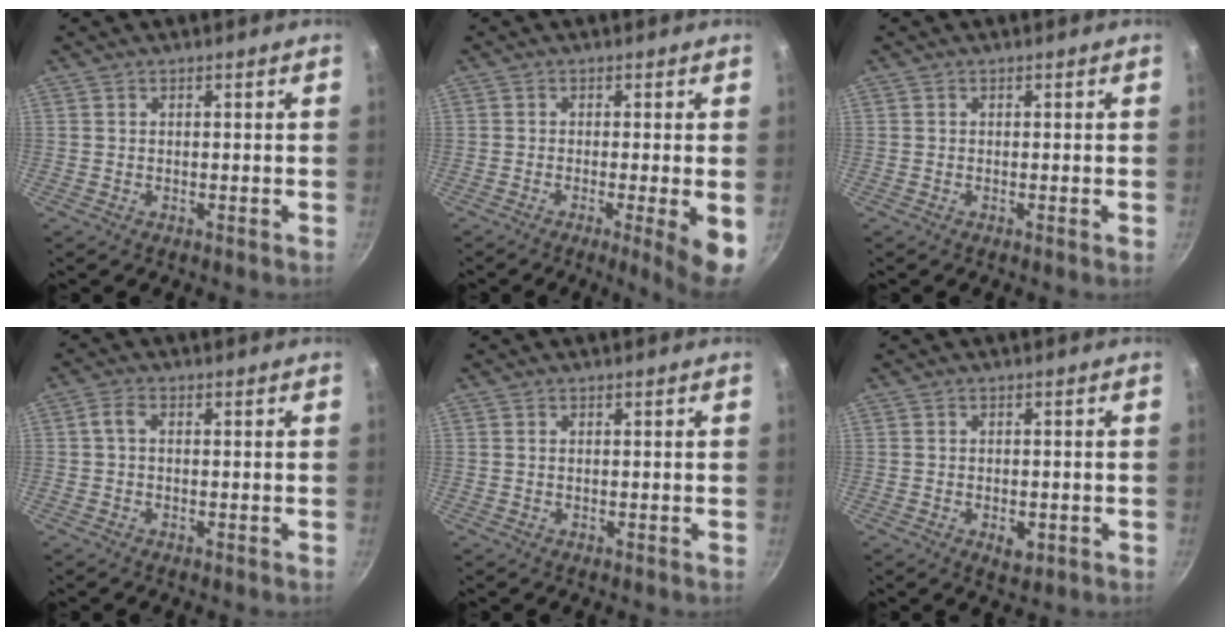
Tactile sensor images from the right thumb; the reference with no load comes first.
{"total": 6.6, "force": [-1.6, 0.6, 6.4], "torque": [-0.086, -0.005, -0.023]}
{"total": 0.5, "force": [-0.2, -0.1, 0.5], "torque": [-0.009, -0.002, -0.006]}
{"total": 2.2, "force": [-0.1, 1.1, 1.9], "torque": [-0.050, 0.010, -0.007]}
{"total": 0.0}
{"total": 3.3, "force": [-1.1, 1.9, 2.5], "torque": [-0.030, 0.002, -0.011]}